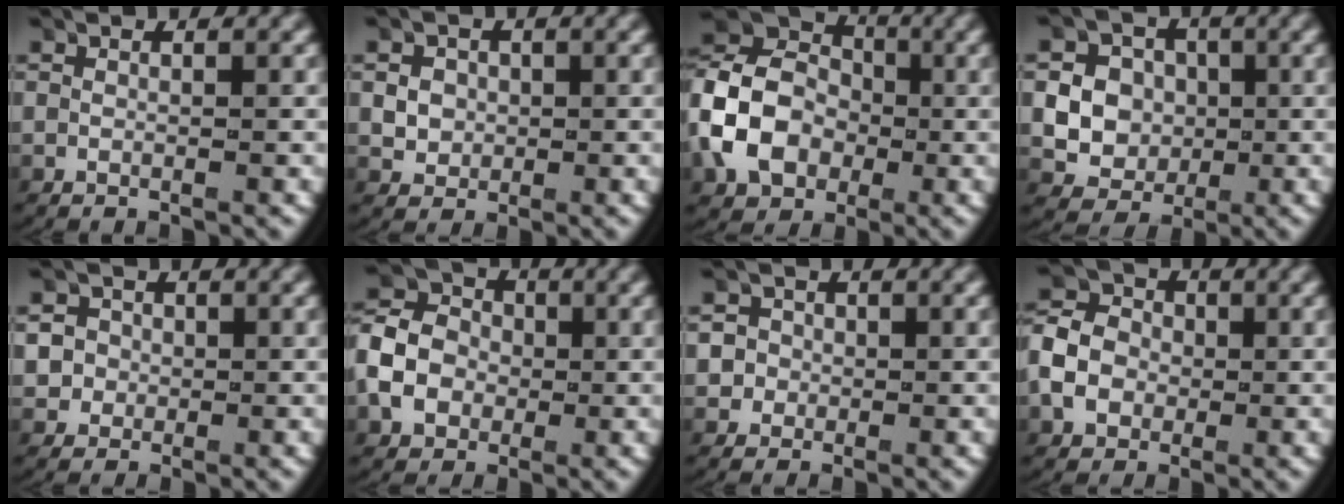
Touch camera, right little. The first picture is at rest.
{"total": 2.2, "force": [0.0, 1.9, 0.9], "torque": [-0.018, 0.000, 0.005]}
{"total": 8.9, "force": [0.1, 7.3, 5.2], "torque": [-0.123, -0.007, 0.003]}
{"total": 8.9, "force": [-0.8, 8.4, 2.8], "torque": [-0.075, -0.019, -0.020]}
{"total": 4.7, "force": [0.2, 4.4, 1.6], "torque": [-0.041, -0.003, -0.002]}
{"total": 6.5, "force": [-0.3, 5.6, 3.2], "torque": [-0.069, -0.003, -0.012]}
{"total": 3.9, "force": [0.0, 3.8, 1.2], "torque": [-0.032, -0.001, -0.006]}
{"total": 5.6, "force": [-0.3, 4.9, 2.7], "torque": [-0.057, 0.000, -0.013]}